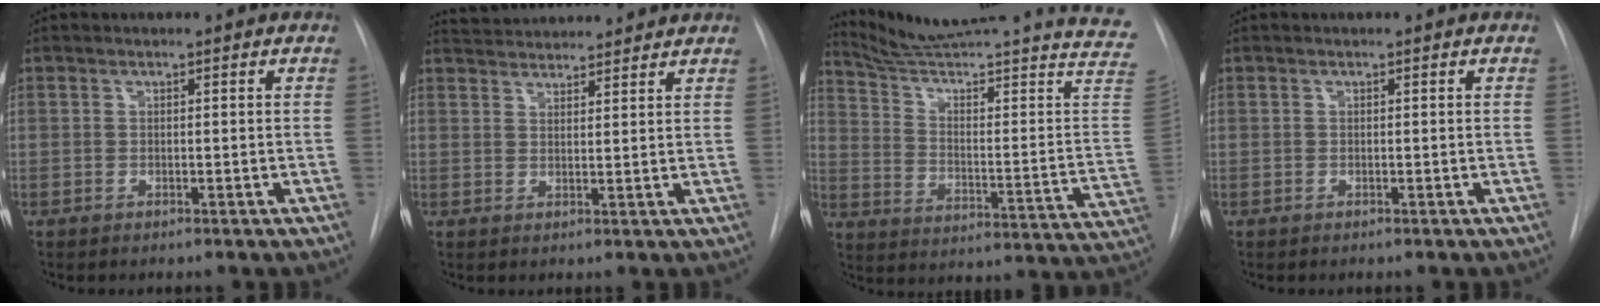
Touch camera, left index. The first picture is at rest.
{"total": 9.5, "force": [9.1, 1.3, 2.1], "torque": [-0.038, 0.028, 0.133]}
{"total": 30.2, "force": [27.1, -1.5, 13.4], "torque": [-0.205, -0.134, 0.353]}
{"total": 0.0}